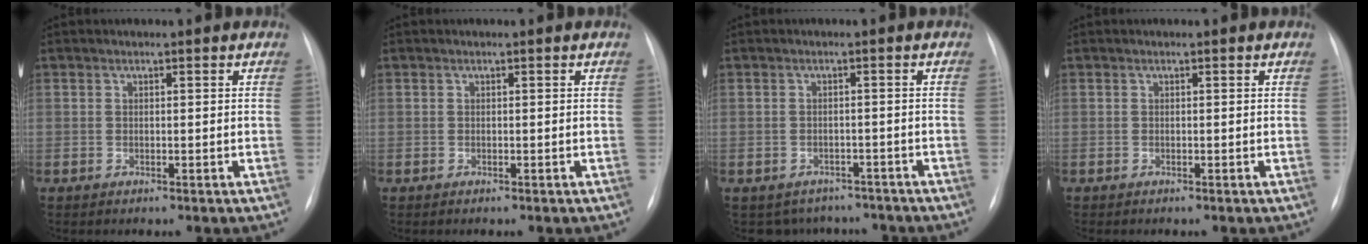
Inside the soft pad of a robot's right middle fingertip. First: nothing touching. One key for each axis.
{"total": 0.0}
{"total": 6.1, "fx": -5.2, "fy": 3.2, "fz": 0.0, "tx": 0.010, "ty": 0.016, "tz": -0.060}
{"total": 0.0}